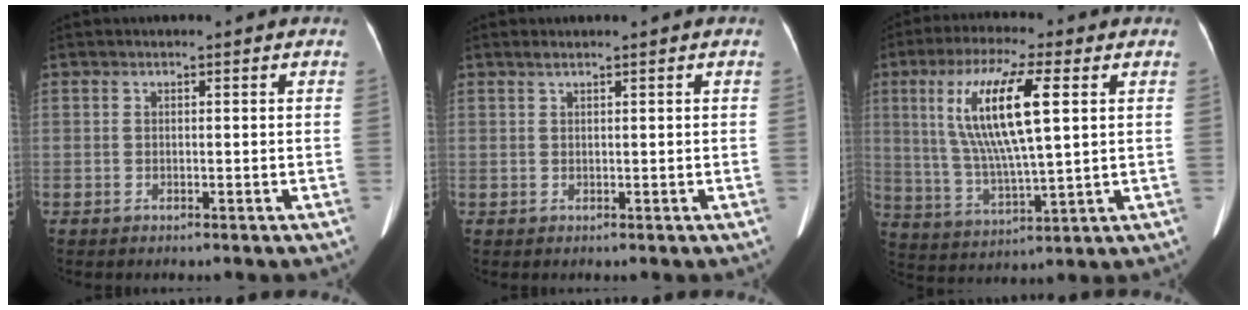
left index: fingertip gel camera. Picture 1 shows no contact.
{"total": 0.6, "force": [0.5, 0.0, 0.3], "torque": [-0.011, 0.012, 0.017]}
{"total": 14.1, "force": [3.9, 1.9, 13.4], "torque": [-0.274, 0.008, 0.071]}